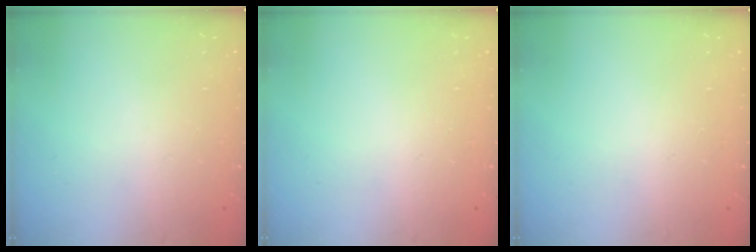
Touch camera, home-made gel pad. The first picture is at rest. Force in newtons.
{"total": 0.0}
{"total": 0.0}